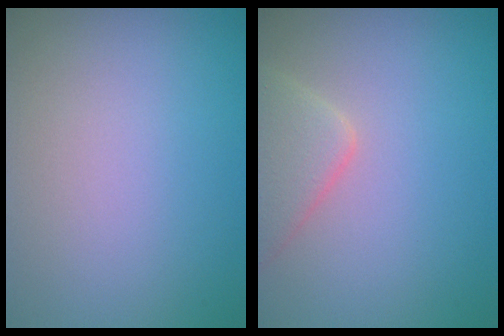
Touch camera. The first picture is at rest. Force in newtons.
{"total": 3.3, "press": 3.3, "slide": 0.4}